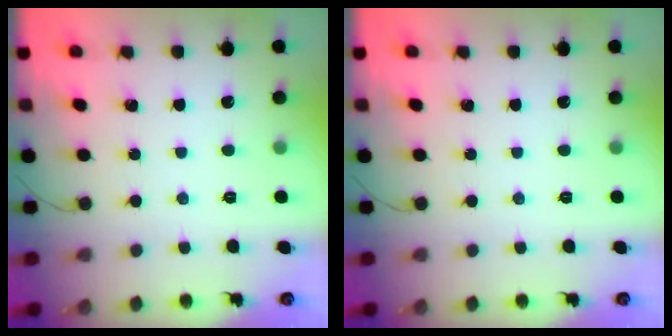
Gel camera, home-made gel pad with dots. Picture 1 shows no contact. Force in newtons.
{"total": 0.0}